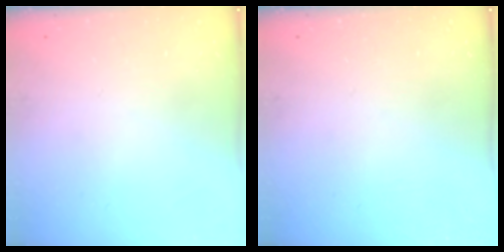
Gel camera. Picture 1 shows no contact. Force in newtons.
{"total": 0.0}